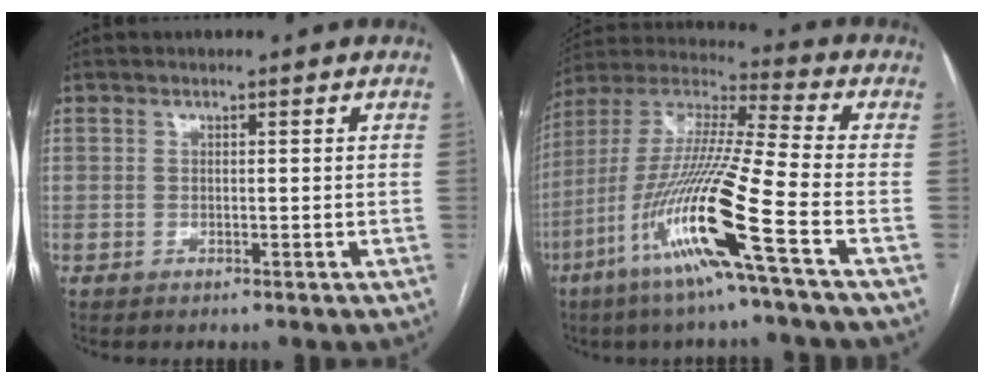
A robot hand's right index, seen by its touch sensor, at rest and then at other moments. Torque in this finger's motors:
{"motor_torque": [1.88, -0.26, 1.05, 0.21]}